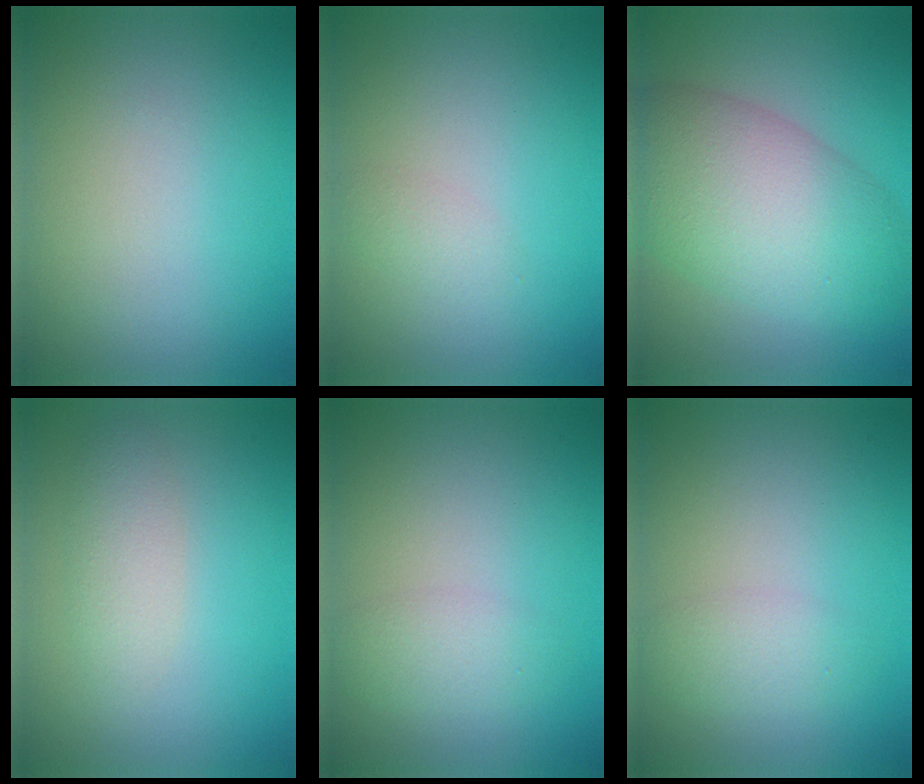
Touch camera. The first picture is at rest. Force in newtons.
{"total": 1.1, "press": 1.1, "slide": 0.1}
{"total": 9.6, "press": 9.6, "slide": 0.2}
{"total": 2.3, "press": 2.3, "slide": 0.1}
{"total": 1.9, "press": 1.9, "slide": 0.1}
{"total": 1.9, "press": 1.9, "slide": 0.1}